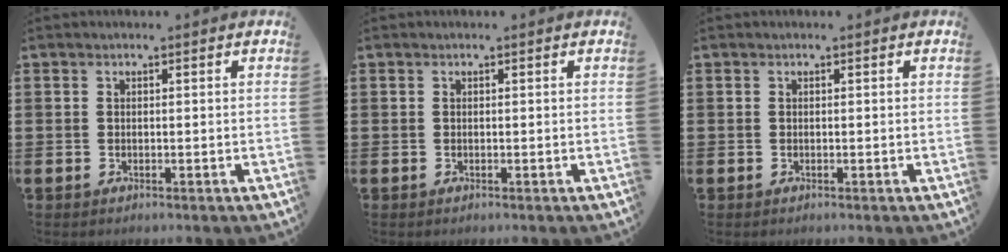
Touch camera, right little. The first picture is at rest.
{"total": 0.0}
{"total": 0.0}